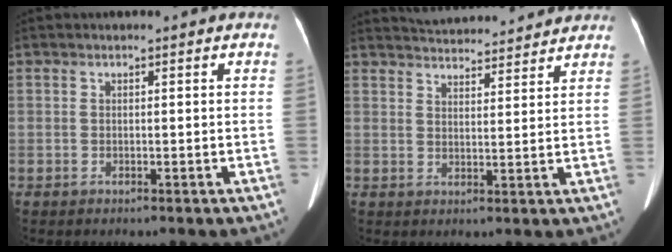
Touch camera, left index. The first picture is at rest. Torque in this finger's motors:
{"motor_torque": [0.27, -0.57, 0.02, 0.02]}